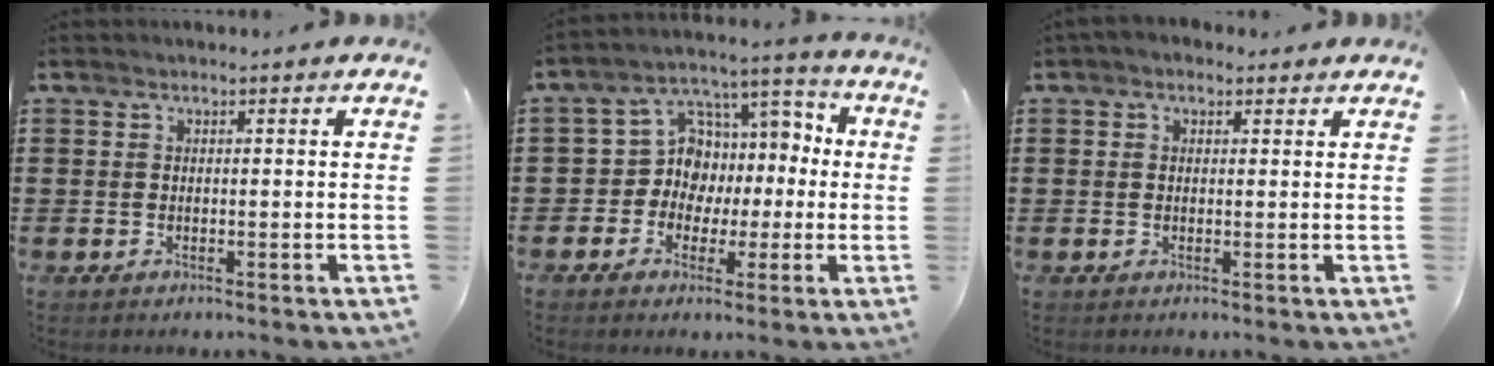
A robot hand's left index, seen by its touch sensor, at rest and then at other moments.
{"total": 8.0, "force": [-1.6, 7.7, 1.3], "torque": [-0.062, -0.002, -0.031]}
{"total": 1.3, "force": [0.5, 1.0, 0.7], "torque": [-0.015, 0.008, 0.009]}